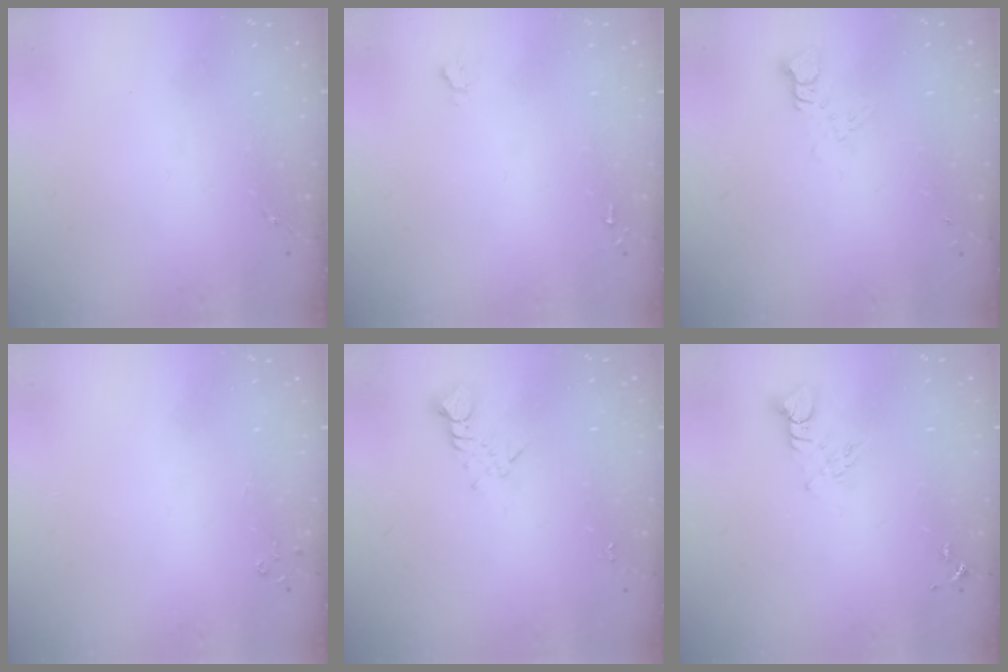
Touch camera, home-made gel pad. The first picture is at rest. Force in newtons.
{"total": 1.6, "press": 1.6, "slide": 0.2}
{"total": 3.8, "press": 3.8, "slide": 0.3}
{"total": 2.7, "press": 2.7, "slide": 0.3}
{"total": 3.8, "press": 3.8, "slide": 0.2}
{"total": 4.6, "press": 4.6, "slide": 0.2}